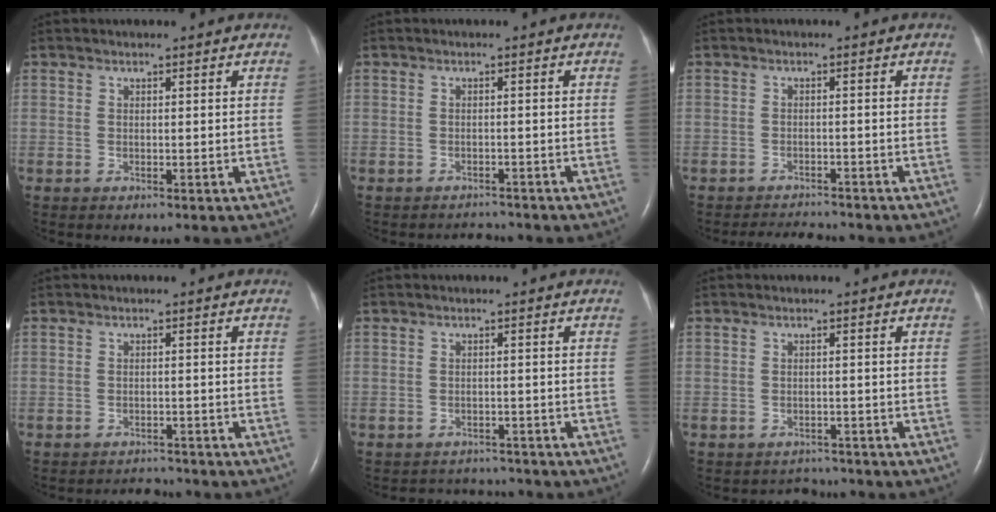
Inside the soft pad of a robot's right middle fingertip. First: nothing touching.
{"total": 2.2, "force": [-2.1, 0.4, -0.3], "torque": [0.001, -0.008, -0.029]}
{"total": 3.9, "force": [-3.9, 0.4, 0.2], "torque": [-0.009, -0.009, -0.059]}
{"total": 3.1, "force": [-3.0, 0.5, -0.4], "torque": [0.000, -0.006, -0.044]}
{"total": 4.3, "force": [-4.1, 1.0, -0.7], "torque": [0.004, 0.009, -0.057]}
{"total": 2.9, "force": [-2.6, 1.1, -0.6], "torque": [0.000, 0.004, -0.037]}